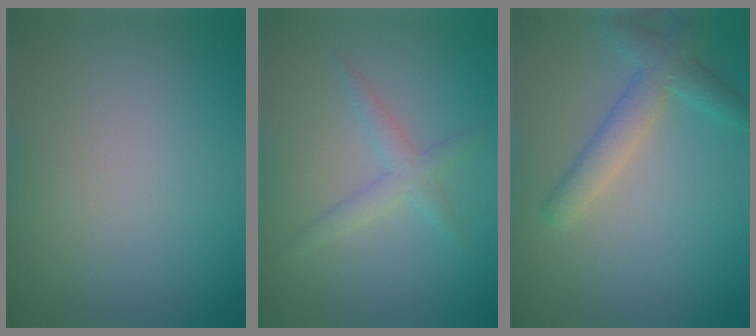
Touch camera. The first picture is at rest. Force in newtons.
{"total": 2.1, "press": 2.1, "slide": 0.0}
{"total": 3.4, "press": 3.4, "slide": 0.1}